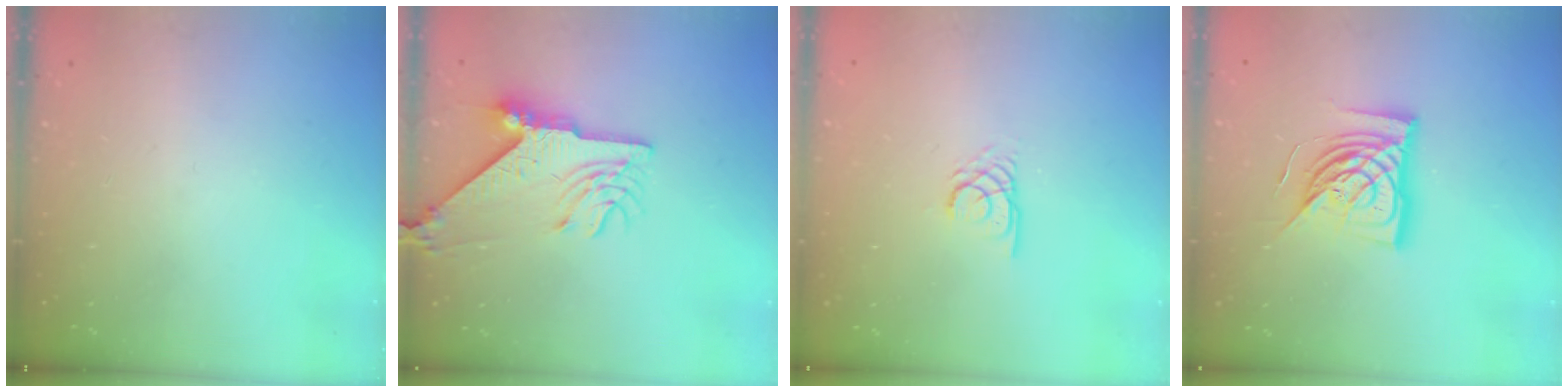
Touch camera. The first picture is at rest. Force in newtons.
{"total": 10.4, "press": 10.3, "slide": 1.3}
{"total": 2.7, "press": 2.7, "slide": 0.1}
{"total": 15.6, "press": 15.5, "slide": 1.7}